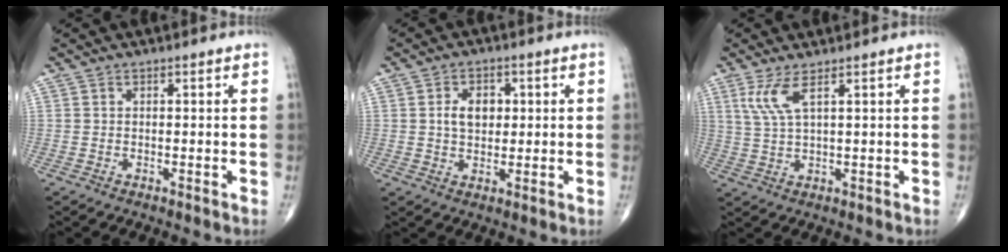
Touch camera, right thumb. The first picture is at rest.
{"total": 5.4, "force": [0.9, 3.8, 3.8], "torque": [-0.049, -0.001, 0.013]}
{"total": 4.6, "force": [2.3, 0.7, 4.0], "torque": [-0.100, -0.011, 0.059]}